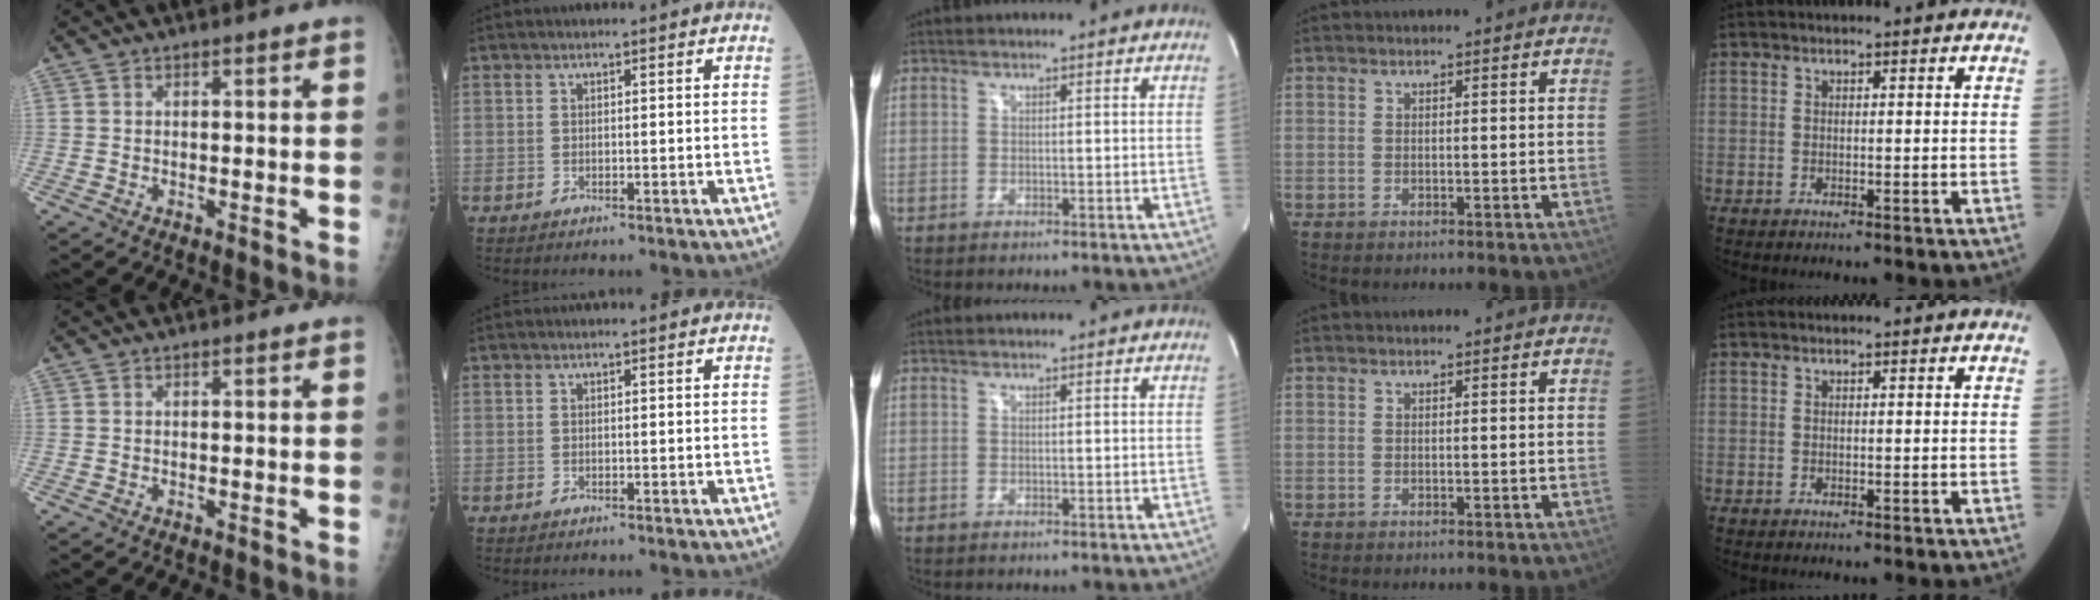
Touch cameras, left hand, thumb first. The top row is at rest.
{}